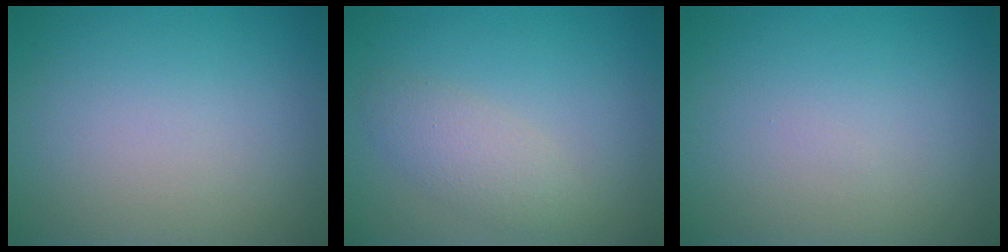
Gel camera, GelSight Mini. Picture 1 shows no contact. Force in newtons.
{"total": 2.5, "press": 2.5, "slide": 0.1}
{"total": 0.0}